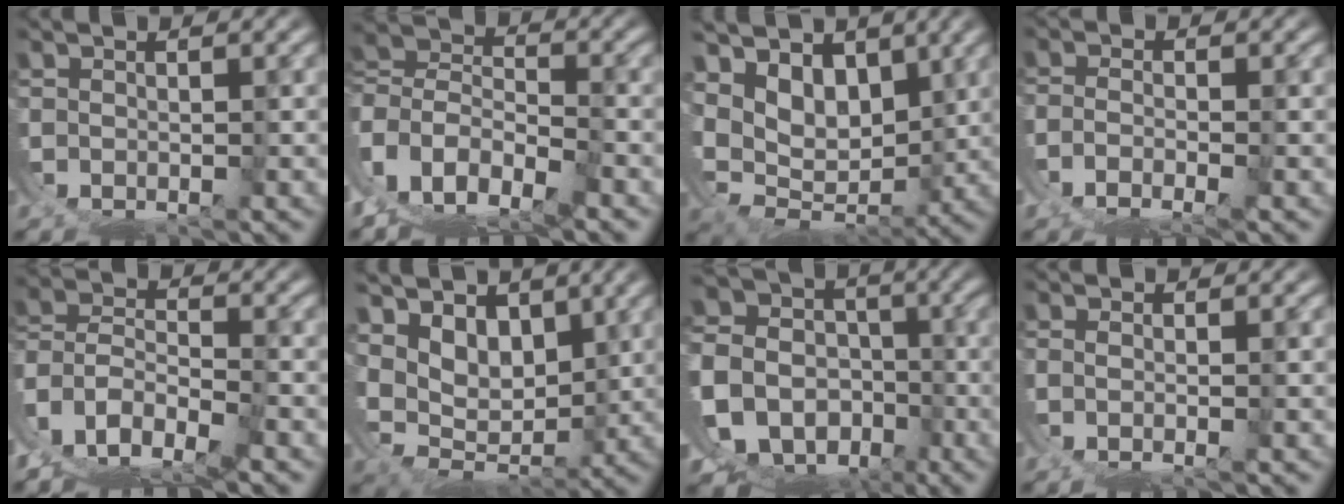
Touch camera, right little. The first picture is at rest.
{"total": 10.5, "force": [0.2, 9.1, 5.2], "torque": [-0.130, -0.029, -0.008]}
{"total": 7.0, "force": [3.1, 5.3, 3.5], "torque": [-0.082, -0.018, 0.052]}
{"total": 2.0, "force": [-1.2, 0.0, 1.7], "torque": [-0.032, -0.010, -0.013]}
{"total": 6.5, "force": [-0.7, 5.3, 3.7], "torque": [-0.089, -0.031, -0.008]}
{"total": 6.3, "force": [3.5, 4.3, 2.9], "torque": [-0.070, -0.011, 0.056]}
{"total": 13.7, "force": [-1.0, 12.4, 5.7], "torque": [-0.101, -0.035, -0.023]}
{"total": 1.6, "force": [0.4, -0.7, 1.4], "torque": [-0.022, 0.003, 0.005]}